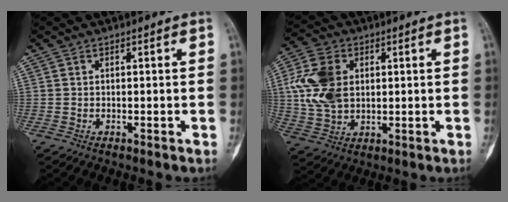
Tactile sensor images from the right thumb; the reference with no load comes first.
{"total": 12.4, "force": [2.2, 8.7, 8.6], "torque": [-0.165, 0.001, 0.043]}